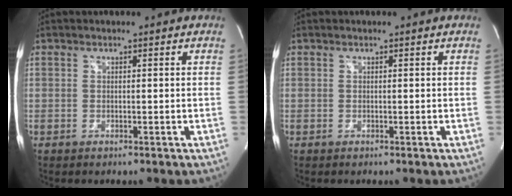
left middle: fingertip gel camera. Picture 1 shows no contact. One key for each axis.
{"total": 0.0}